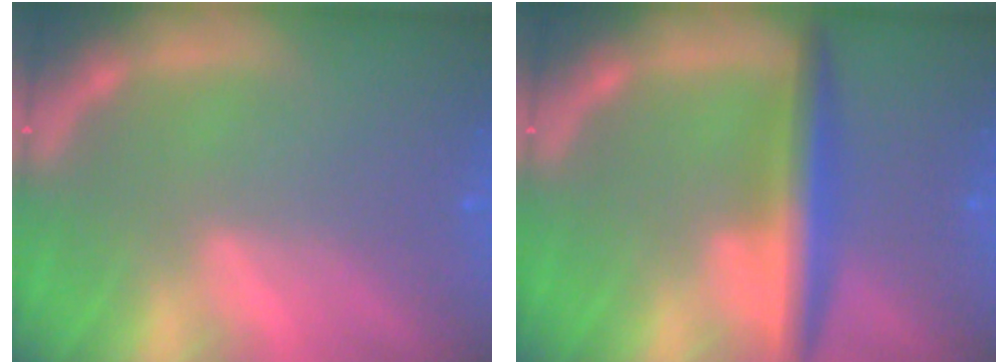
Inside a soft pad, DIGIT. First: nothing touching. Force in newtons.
{"total": 5.0}